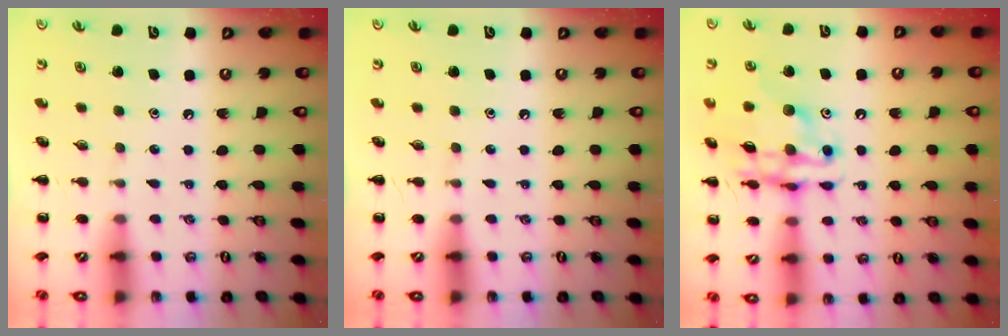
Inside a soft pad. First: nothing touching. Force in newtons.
{"total": 0.0}
{"total": 15.4, "press": 15.3, "slide": 2.2}